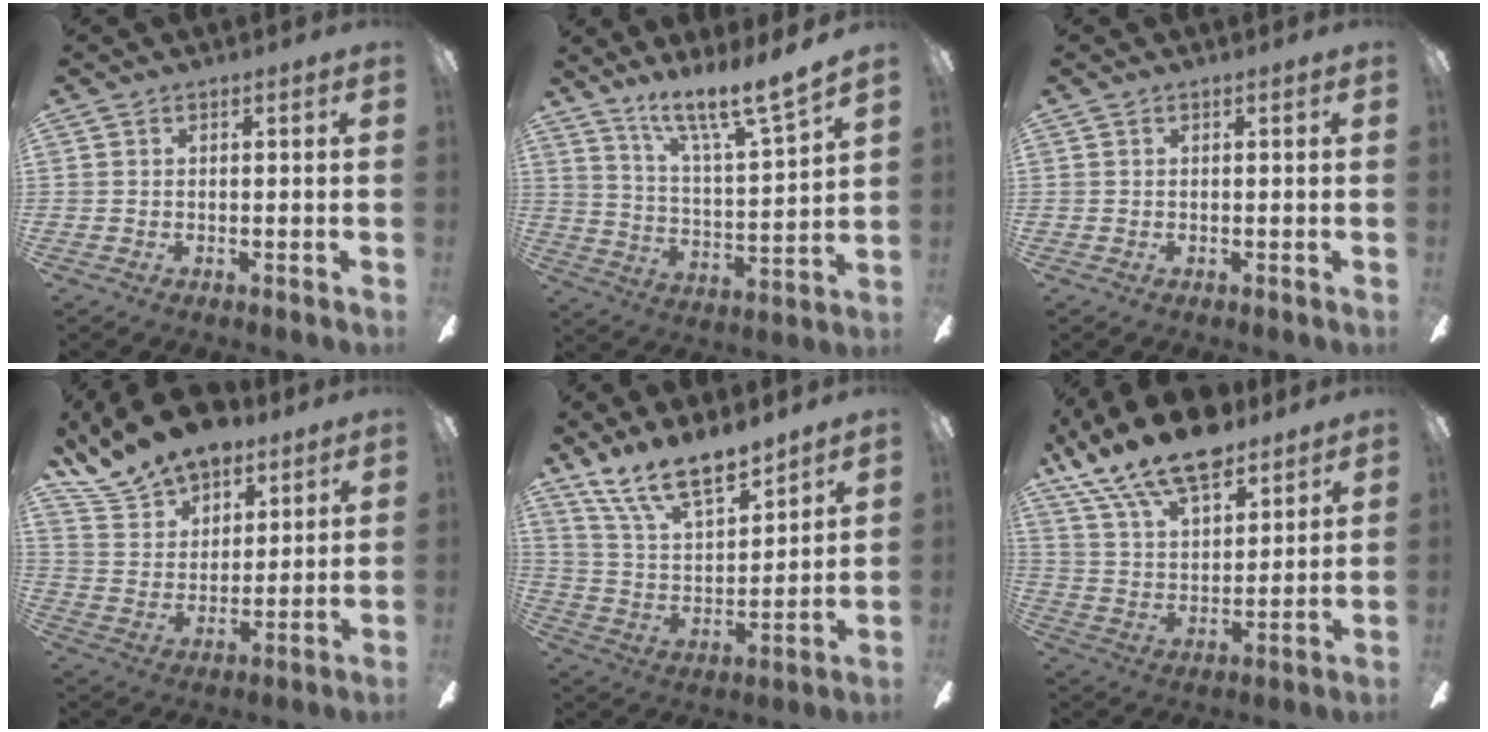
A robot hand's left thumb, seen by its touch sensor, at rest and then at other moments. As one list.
[{"total": 12.5, "force": [10.9, 0.0, 6.1], "torque": [-0.120, -0.081, 0.180]}, {"total": 0.0}, {"total": 13.7, "force": [11.7, 6.1, 3.5], "torque": [-0.089, -0.075, 0.220]}, {"total": 15.0, "force": [12.3, 4.7, 7.2], "torque": [-0.144, -0.077, 0.222]}, {"total": 17.5, "force": [12.7, 7.1, 9.7], "torque": [-0.188, -0.068, 0.226]}]